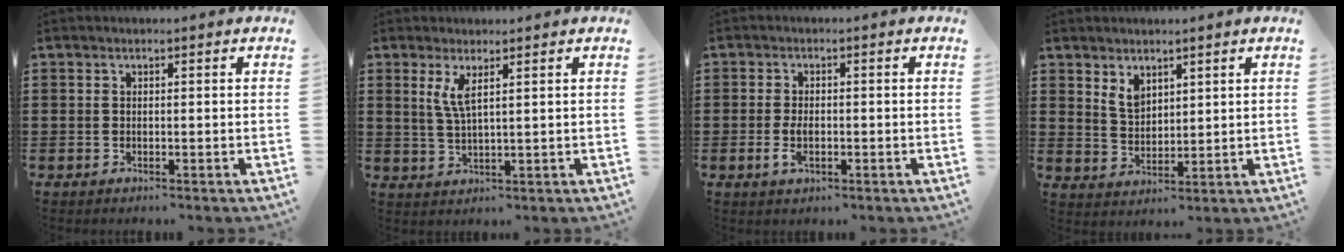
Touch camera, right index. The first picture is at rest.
{"total": 3.6, "force": [1.7, 0.6, 3.1], "torque": [-0.068, 0.000, 0.029]}
{"total": 3.0, "force": [-0.7, 1.4, 2.6], "torque": [-0.063, -0.008, -0.014]}
{"total": 3.7, "force": [2.5, 2.2, 1.6], "torque": [-0.040, 0.005, 0.046]}